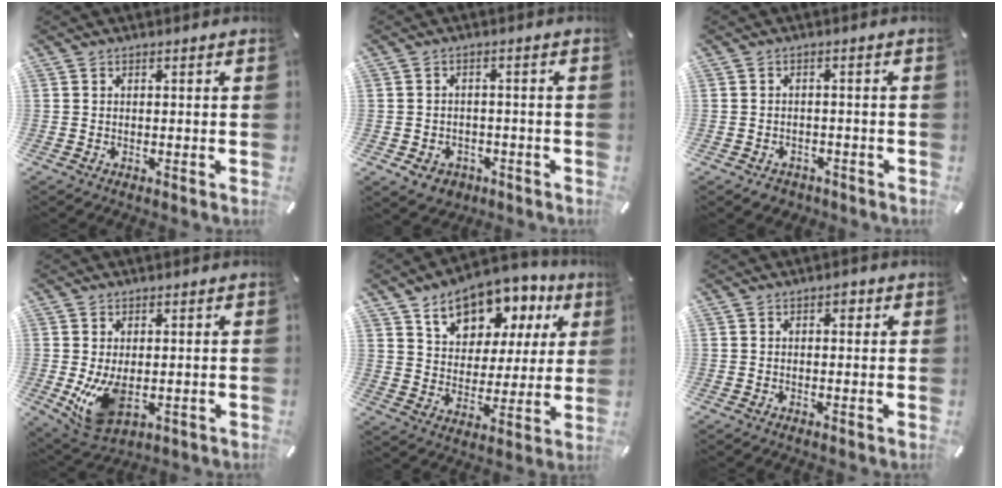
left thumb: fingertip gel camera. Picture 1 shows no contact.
{"total": 4.8, "force": [-2.2, 3.9, 1.8], "torque": [-0.024, 0.010, -0.039]}
{"total": 2.6, "force": [-1.8, 1.8, 0.6], "torque": [-0.009, 0.010, -0.037]}
{"total": 9.1, "force": [-0.4, 5.7, 7.1], "torque": [-0.127, -0.012, -0.001]}
{"total": 13.2, "force": [8.8, 8.5, 5.0], "torque": [-0.084, -0.054, 0.156]}
{"total": 1.7, "force": [0.6, 1.1, 1.1], "torque": [-0.008, 0.001, 0.005]}